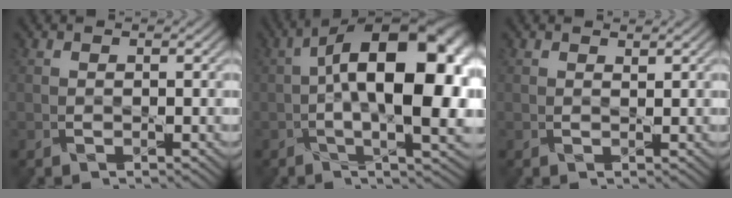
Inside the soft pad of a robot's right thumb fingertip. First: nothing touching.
{"total": 17.2, "force": [0.9, 7.6, 15.4], "torque": [-0.223, 0.026, 0.007]}
{"total": 0.6, "force": [0.6, 0.0, 0.1], "torque": [-0.003, 0.000, 0.011]}